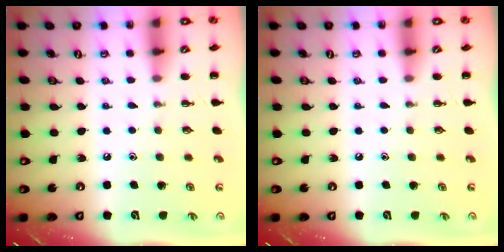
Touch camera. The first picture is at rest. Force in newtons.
{"total": 0.0}